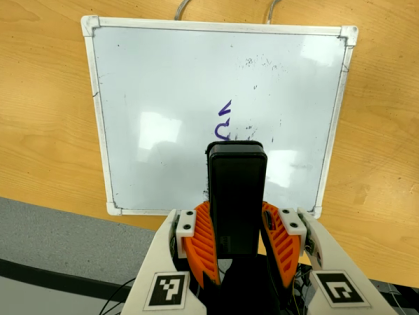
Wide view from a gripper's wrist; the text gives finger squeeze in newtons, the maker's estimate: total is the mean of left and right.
{"total": 6.8, "left": 6.0, "right": 7.5}